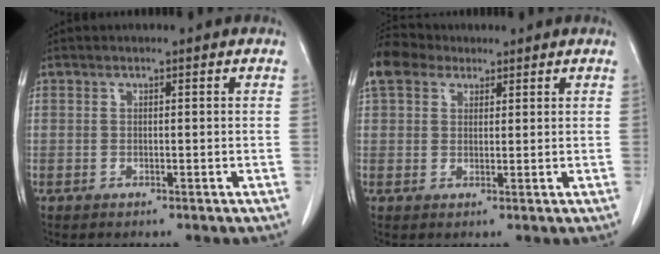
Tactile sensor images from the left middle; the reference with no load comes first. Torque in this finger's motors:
{"motor_torque": [0.11, -0.01, 0.60, 0.15]}